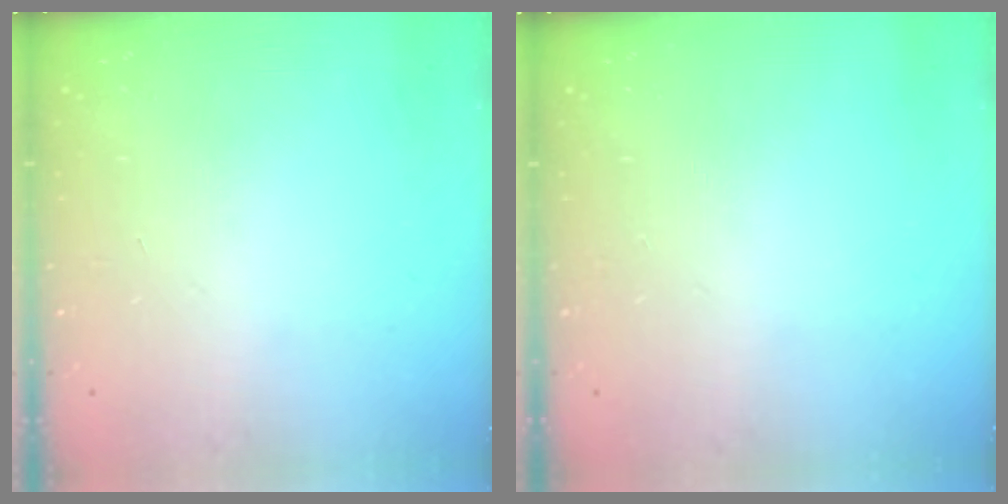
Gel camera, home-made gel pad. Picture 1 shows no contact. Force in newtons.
{"total": 0.0}